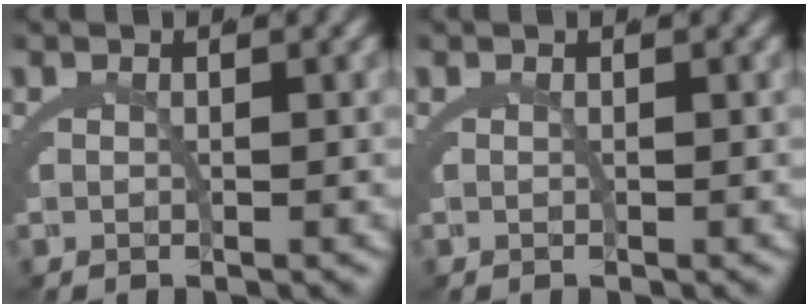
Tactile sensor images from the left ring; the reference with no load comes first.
{"total": 0.0}